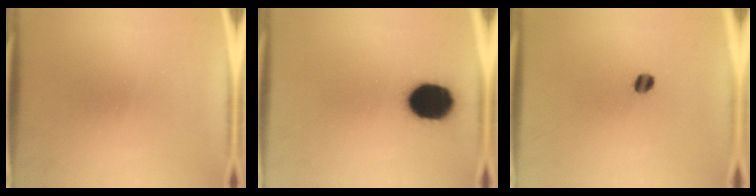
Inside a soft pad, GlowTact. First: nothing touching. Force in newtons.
{"total": 14.7}
{"total": 2.8}